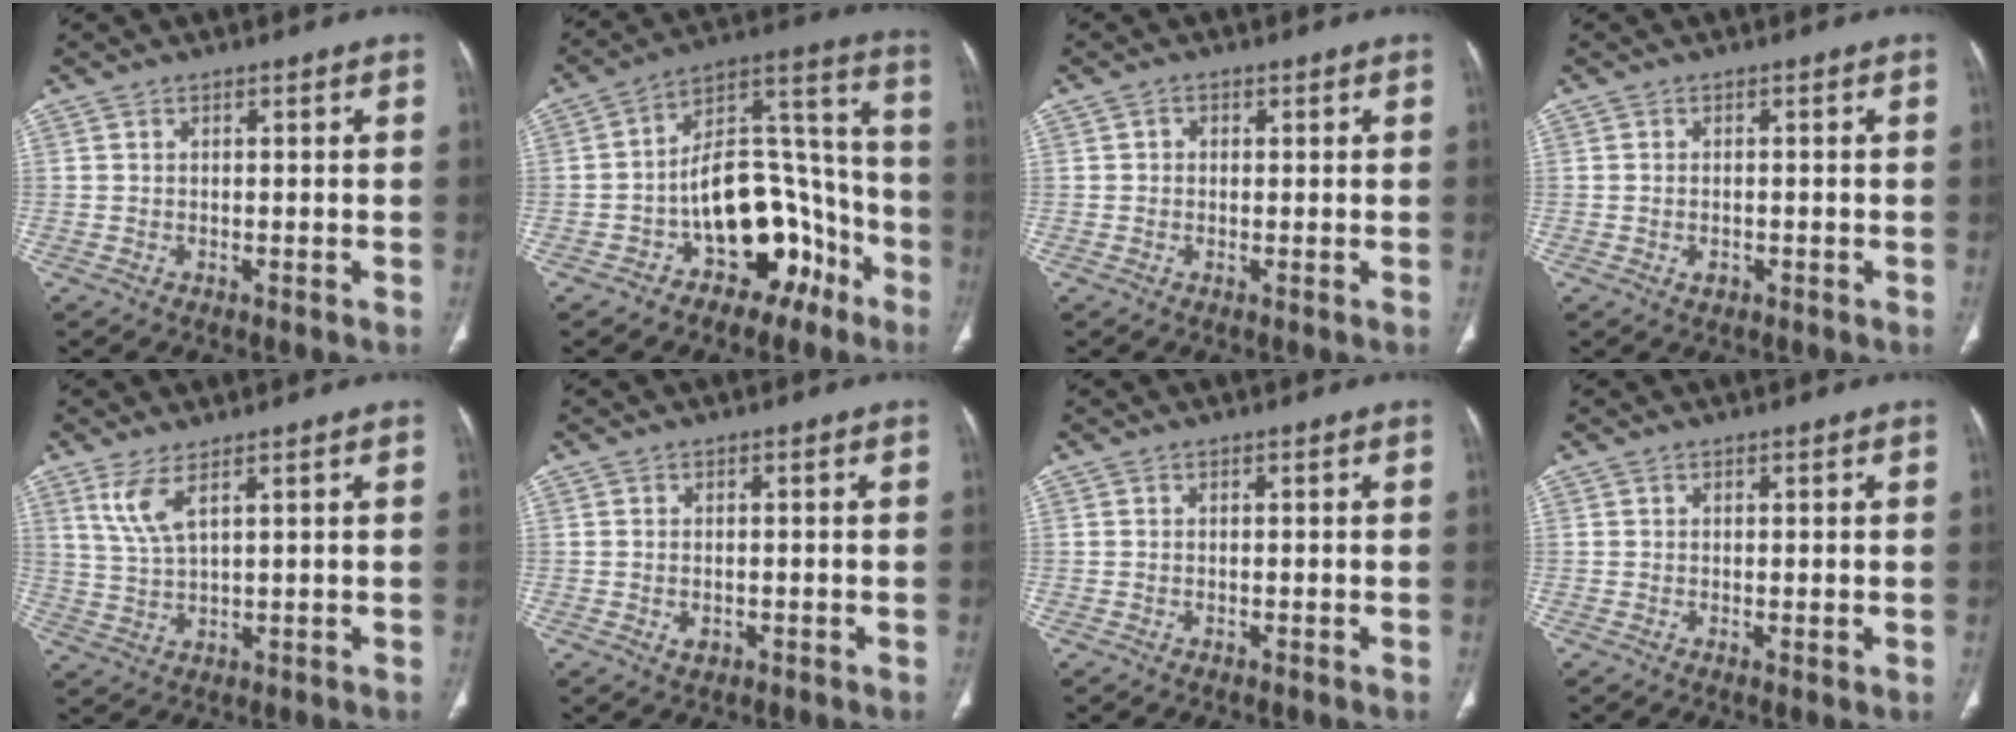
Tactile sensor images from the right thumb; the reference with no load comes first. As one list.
[{"total": 18.8, "force": [-8.4, 11.1, 12.6], "torque": [-0.127, 0.104, -0.124]}, {"total": 1.3, "force": [0.2, 1.1, 0.5], "torque": [-0.001, 0.003, 0.000]}, {"total": 1.6, "force": [-0.6, 1.1, 1.0], "torque": [-0.015, 0.005, -0.006]}, {"total": 5.4, "force": [3.0, 1.4, 4.3], "torque": [-0.098, -0.014, 0.074]}, {"total": 2.0, "force": [-0.5, 1.4, 1.3], "torque": [-0.018, 0.002, -0.004]}, {"total": 0.0}, {"total": 2.4, "force": [0.0, 0.9, 2.3], "torque": [-0.036, -0.010, -0.001]}]